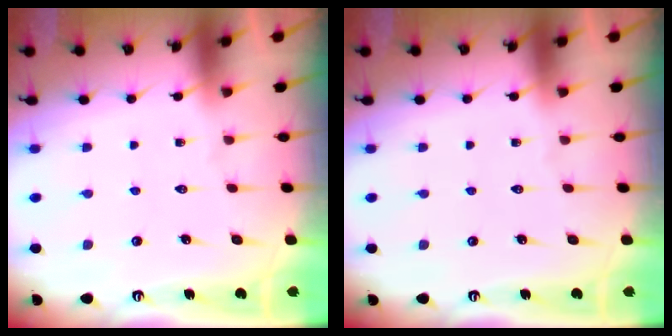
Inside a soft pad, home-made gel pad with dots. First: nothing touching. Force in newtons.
{"total": 0.0}